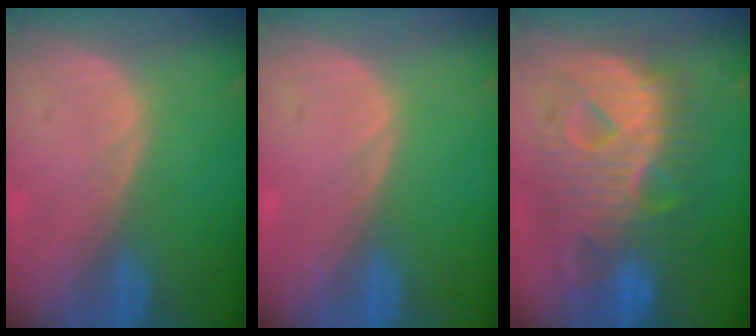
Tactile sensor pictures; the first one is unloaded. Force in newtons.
{"total": 0.0}
{"total": 12.7, "press": 12.6, "slide": 1.3}